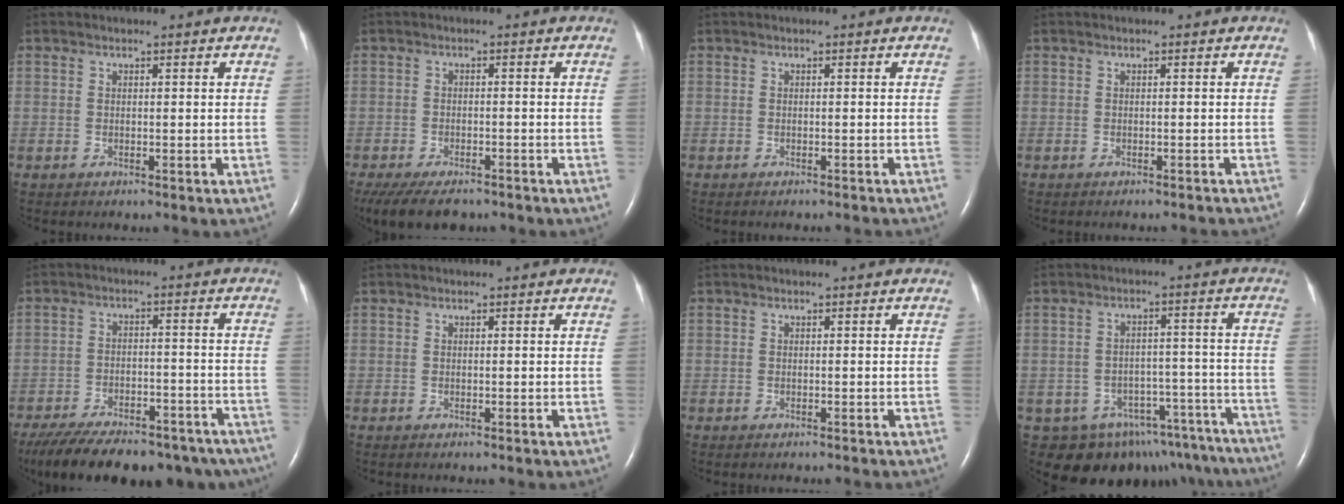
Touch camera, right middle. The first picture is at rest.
{"total": 9.6, "force": [-7.5, 3.7, 4.8], "torque": [-0.089, -0.013, -0.113]}
{"total": 1.5, "force": [-1.5, 0.2, 0.4], "torque": [-0.008, -0.004, -0.017]}
{"total": 1.7, "force": [-1.6, 0.3, 0.2], "torque": [-0.006, -0.004, -0.018]}
{"total": 24.6, "force": [-19.7, 9.4, 11.2], "torque": [-0.197, -0.021, -0.262]}
{"total": 0.0}
{"total": 1.1, "force": [-1.0, 0.2, 0.4], "torque": [-0.008, -0.003, -0.013]}
{"total": 17.4, "force": [-13.9, 9.5, 4.5], "torque": [-0.036, 0.053, -0.155]}